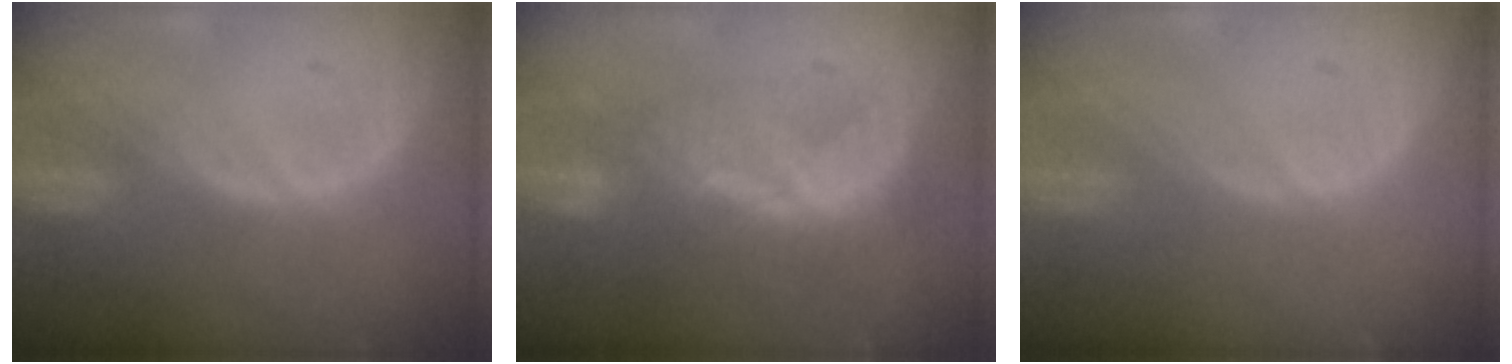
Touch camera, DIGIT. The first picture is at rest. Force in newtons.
{"total": 7.8, "press": 7.2, "slide": 2.8}
{"total": 0.0}